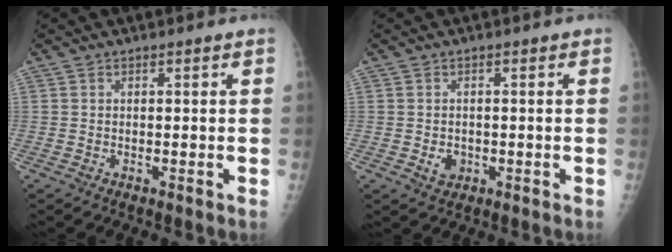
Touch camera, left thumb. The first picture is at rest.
{"total": 3.2, "force": [-0.8, 2.8, 1.5], "torque": [-0.007, 0.002, -0.003]}